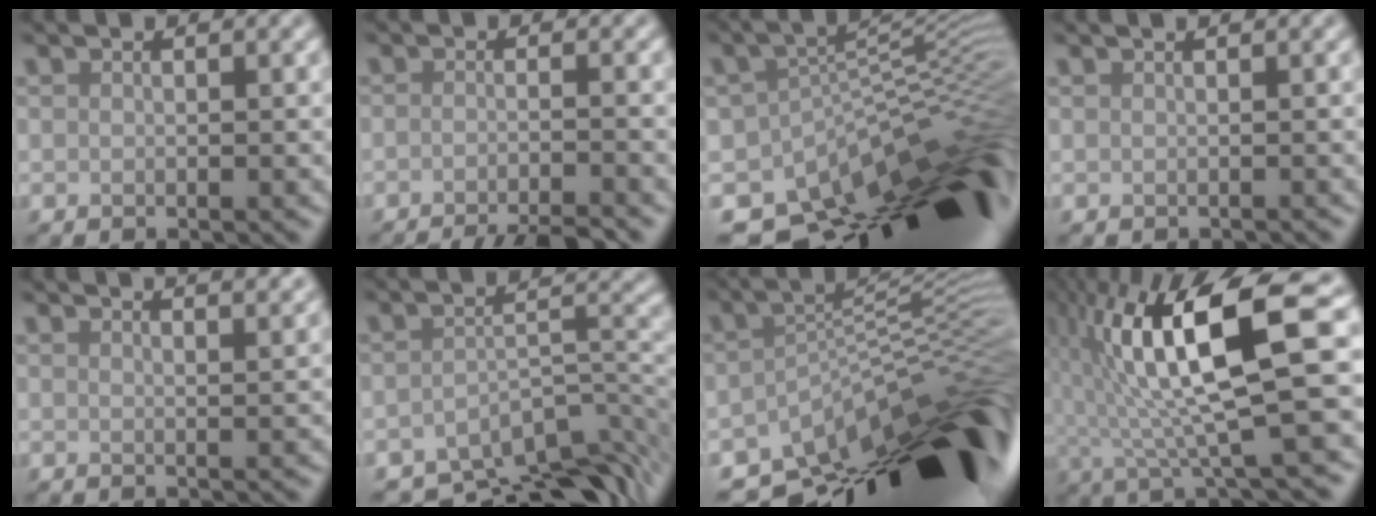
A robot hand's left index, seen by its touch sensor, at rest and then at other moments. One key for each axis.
{"total": 6.7, "fx": -5.4, "fy": 1.4, "fz": 3.6, "tx": -0.031, "ty": -0.011, "tz": -0.075}
{"total": 13.2, "fx": -8.2, "fy": 5.3, "fz": 8.9, "tx": -0.143, "ty": 0.000, "tz": -0.124}
{"total": 0.6, "fx": 0.4, "fy": 0.2, "fz": 0.4, "tx": -0.001, "ty": 0.001, "tz": -0.002}
{"total": 4.2, "fx": 3.3, "fy": 1.5, "fz": 2.2, "tx": 0.000, "ty": 0.025, "tz": 0.010}
{"total": 8.2, "fx": -6.2, "fy": 2.6, "fz": 4.7, "tx": -0.063, "ty": -0.011, "tz": -0.098}
{"total": 13.9, "fx": -7.7, "fy": 5.0, "fz": 10.4, "tx": -0.162, "ty": -0.010, "tz": -0.113}
{"total": 12.0, "fx": 2.6, "fy": 2.7, "fz": 11.4, "tx": -0.195, "ty": 0.005, "tz": 0.048}